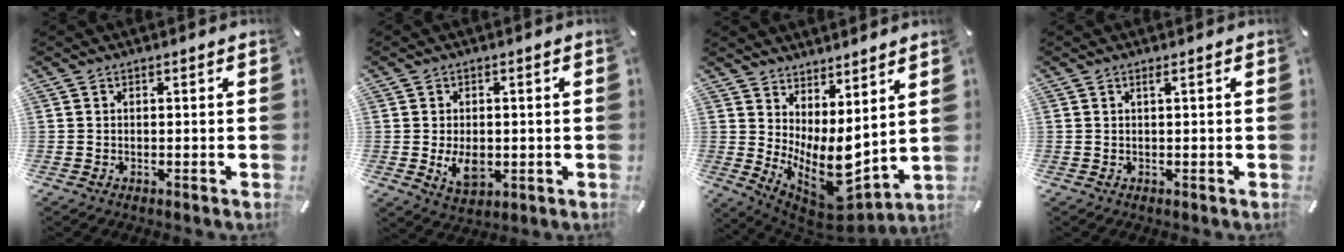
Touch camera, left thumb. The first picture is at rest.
{"total": 6.2, "force": [-0.7, 4.1, 4.5], "torque": [-0.088, -0.010, -0.014]}
{"total": 10.3, "force": [1.3, 6.0, 8.3], "torque": [-0.131, -0.060, 0.037]}
{"total": 1.0, "force": [0.4, 0.0, 1.0], "torque": [-0.019, -0.001, 0.006]}